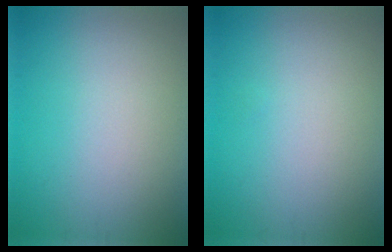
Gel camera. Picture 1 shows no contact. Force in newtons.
{"total": 0.0}